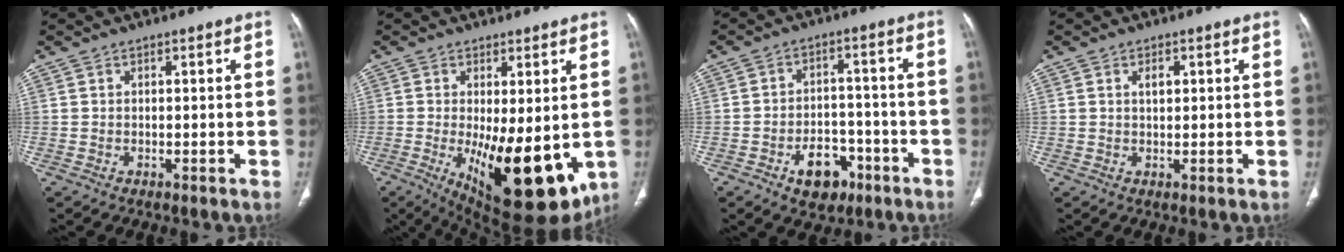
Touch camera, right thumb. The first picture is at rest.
{"total": 17.1, "force": [-3.5, 6.6, 15.4], "torque": [-0.209, -0.032, -0.027]}
{"total": 8.7, "force": [-4.4, 5.8, 4.7], "torque": [-0.041, 0.036, -0.064]}
{"total": 2.1, "force": [0.7, 1.1, 1.6], "torque": [-0.024, -0.002, 0.014]}